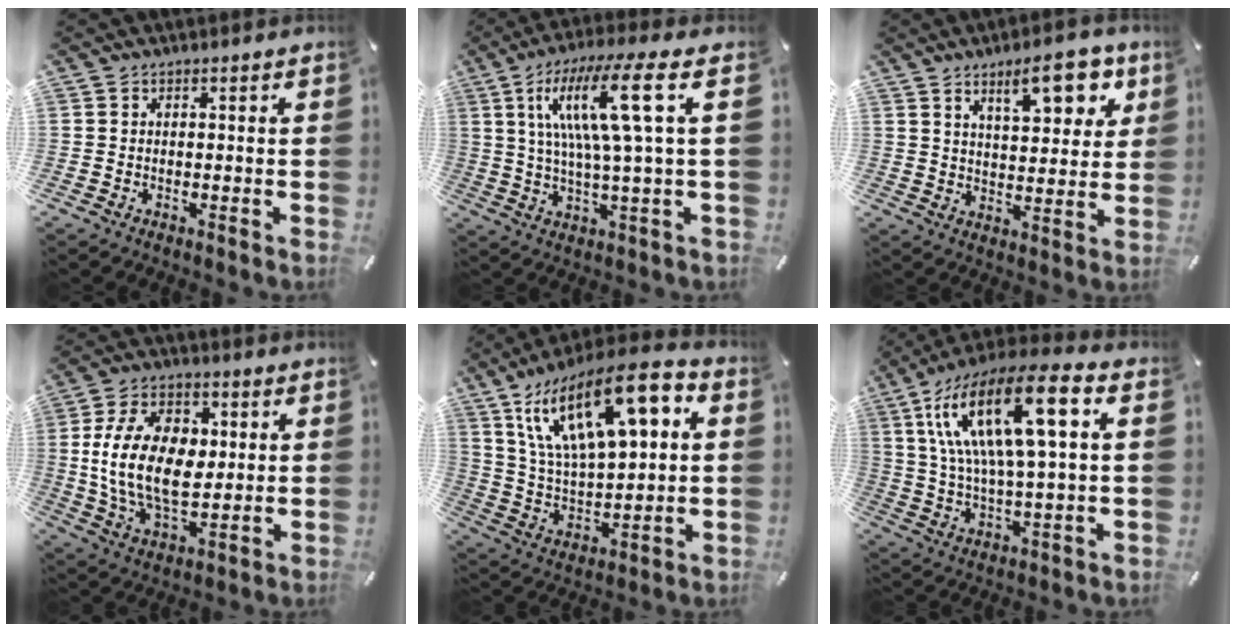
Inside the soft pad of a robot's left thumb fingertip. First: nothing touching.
{"total": 16.8, "force": [5.4, 2.2, 15.8], "torque": [-0.313, -0.008, 0.071]}
{"total": 12.7, "force": [7.2, 5.4, 8.9], "torque": [-0.114, -0.031, 0.117]}
{"total": 17.3, "force": [1.5, 11.2, 13.2], "torque": [-0.256, 0.011, 0.026]}
{"total": 22.3, "force": [10.4, 9.5, 17.3], "torque": [-0.332, -0.041, 0.168]}
{"total": 19.7, "force": [7.3, 5.8, 17.3], "torque": [-0.371, -0.018, 0.108]}